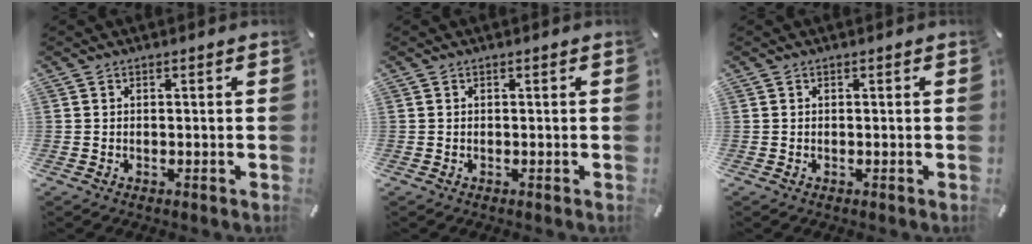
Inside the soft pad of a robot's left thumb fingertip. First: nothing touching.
{"total": 0.0}
{"total": 0.0}